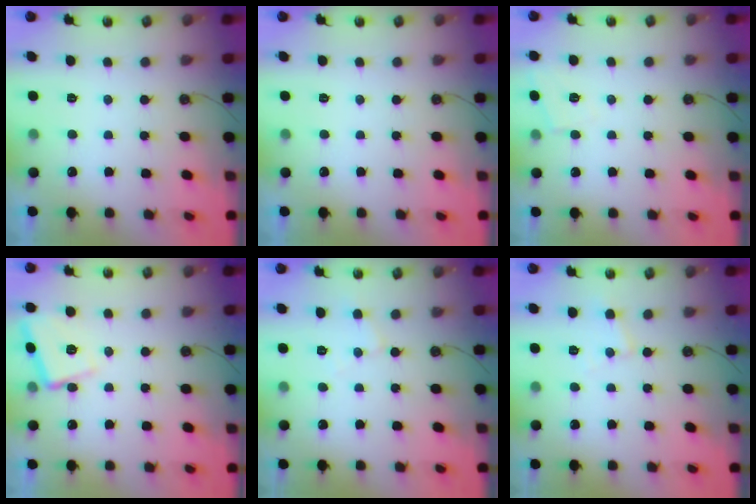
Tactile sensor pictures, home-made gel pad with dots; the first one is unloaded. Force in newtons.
{"total": 0.0}
{"total": 4.4, "press": 4.4, "slide": 0.6}
{"total": 12.2, "press": 12.1, "slide": 1.0}
{"total": 5.6, "press": 5.6, "slide": 0.7}
{"total": 6.2, "press": 6.2, "slide": 0.2}